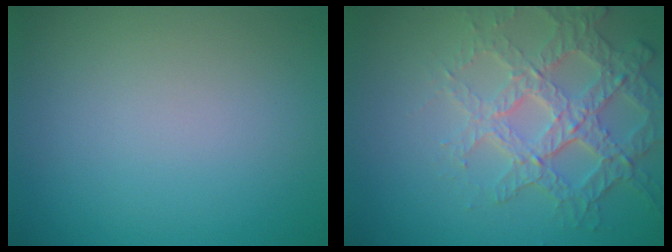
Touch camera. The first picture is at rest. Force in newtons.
{"total": 5.0, "press": 4.5, "slide": 2.3}